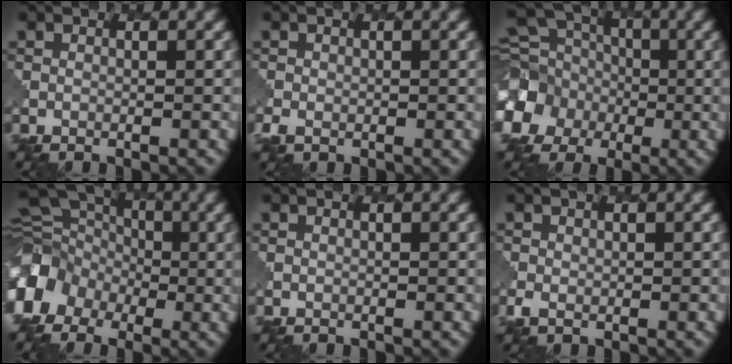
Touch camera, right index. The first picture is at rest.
{"total": 1.3, "force": [-0.4, 1.1, 0.6], "torque": [-0.016, -0.006, -0.008]}
{"total": 11.0, "force": [-2.3, 9.7, 4.7], "torque": [-0.127, -0.015, -0.064]}
{"total": 8.4, "force": [-2.5, 7.0, 3.9], "torque": [-0.065, -0.008, -0.057]}
{"total": 0.0}
{"total": 1.4, "force": [-0.3, 1.1, 0.8], "torque": [-0.020, -0.005, -0.005]}